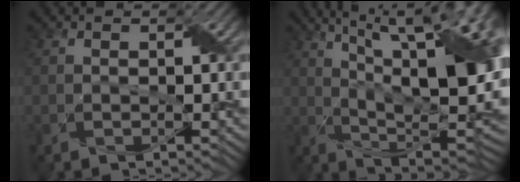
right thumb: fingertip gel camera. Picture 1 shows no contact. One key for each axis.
{"total": 19.8, "fx": 5.8, "fy": 8.2, "fz": 17.1, "tx": -0.240, "ty": 0.049, "tz": 0.099}